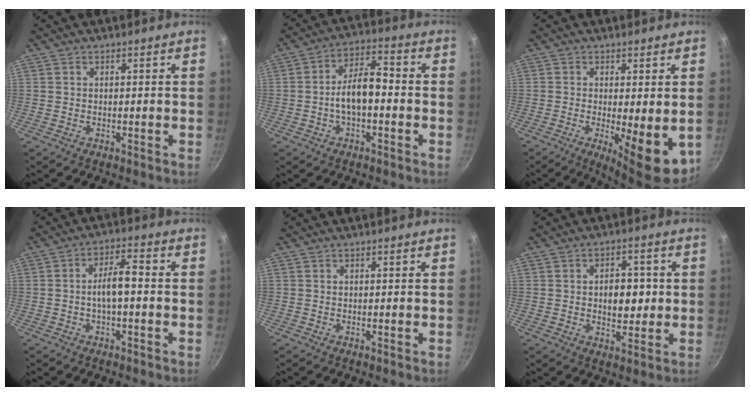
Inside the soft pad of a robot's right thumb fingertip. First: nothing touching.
{"total": 8.6, "force": [-1.6, 4.3, 7.3], "torque": [-0.112, 0.041, -0.034]}
{"total": 10.3, "force": [-1.9, 3.2, 9.6], "torque": [-0.120, -0.008, -0.013]}
{"total": 6.0, "force": [-0.8, 2.2, 5.5], "torque": [-0.094, 0.030, -0.018]}
{"total": 0.0}
{"total": 7.3, "force": [0.3, 4.7, 5.6], "torque": [-0.050, 0.002, 0.006]}